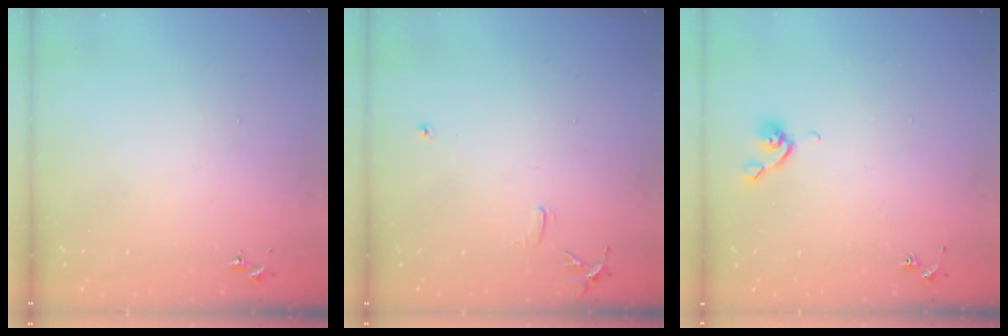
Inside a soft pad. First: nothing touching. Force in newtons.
{"total": 6.2, "press": 6.1, "slide": 0.7}
{"total": 4.8, "press": 4.6, "slide": 1.0}